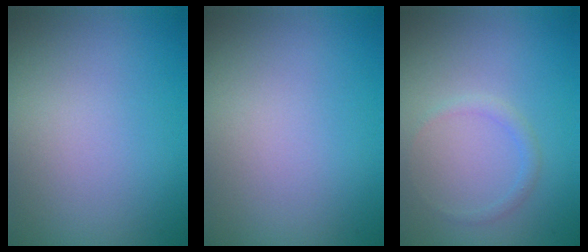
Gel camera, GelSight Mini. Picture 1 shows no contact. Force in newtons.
{"total": 0.0}
{"total": 1.0, "press": 1.0, "slide": 0.1}